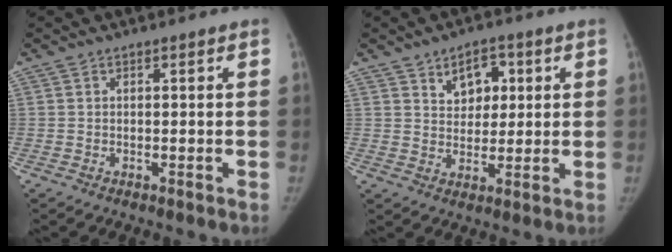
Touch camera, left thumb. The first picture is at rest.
{"total": 6.8, "force": [2.8, 4.8, 3.9], "torque": [-0.021, -0.011, 0.041]}